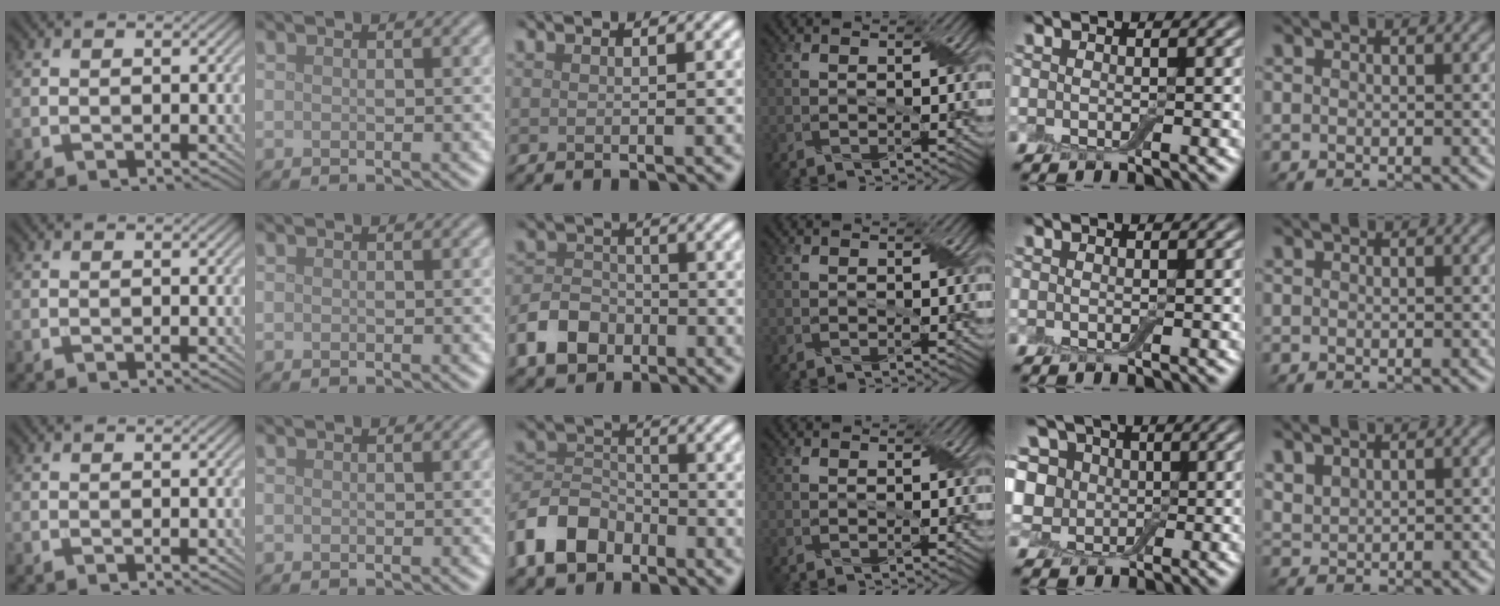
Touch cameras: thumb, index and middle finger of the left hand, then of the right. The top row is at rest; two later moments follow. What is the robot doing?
{"motion": "fold", "object": "aluminum foil"}